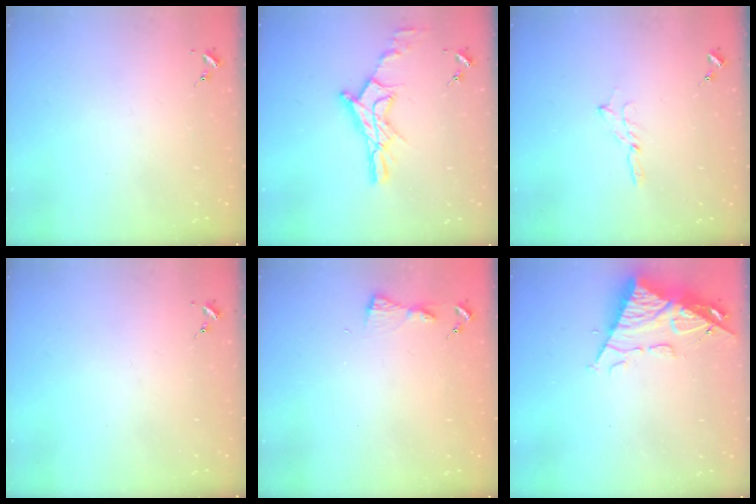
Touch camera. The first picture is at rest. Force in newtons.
{"total": 14.2, "press": 14.2, "slide": 1.1}
{"total": 2.0, "press": 2.0, "slide": 0.2}
{"total": 0.0}
{"total": 3.9, "press": 3.9, "slide": 0.4}
{"total": 13.0, "press": 12.9, "slide": 1.4}